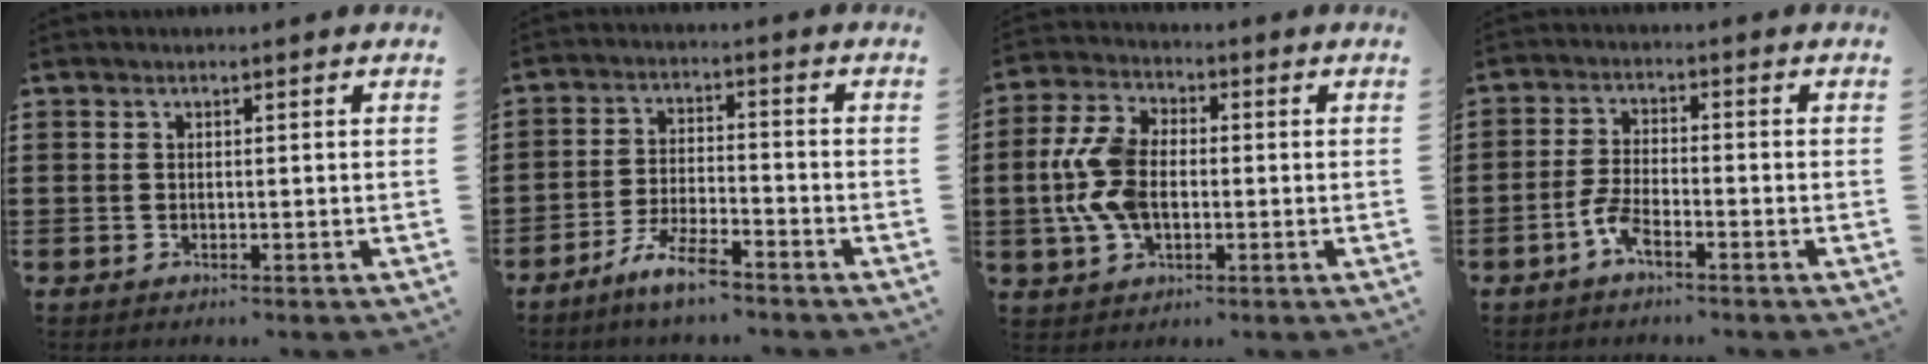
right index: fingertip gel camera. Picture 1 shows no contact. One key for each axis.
{"total": 5.9, "fx": -4.9, "fy": 0.7, "fz": 3.1, "tx": -0.072, "ty": -0.002, "tz": -0.095}
{"total": 9.4, "fx": -0.6, "fy": 5.7, "fz": 7.4, "tx": -0.185, "ty": 0.004, "tz": -0.018}
{"total": 4.0, "fx": -2.5, "fy": 1.0, "fz": 3.0, "tx": -0.081, "ty": -0.004, "tz": -0.054}